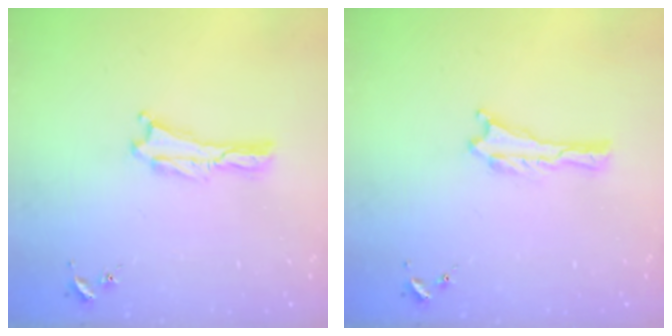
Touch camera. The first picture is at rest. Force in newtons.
{"total": 0.0}